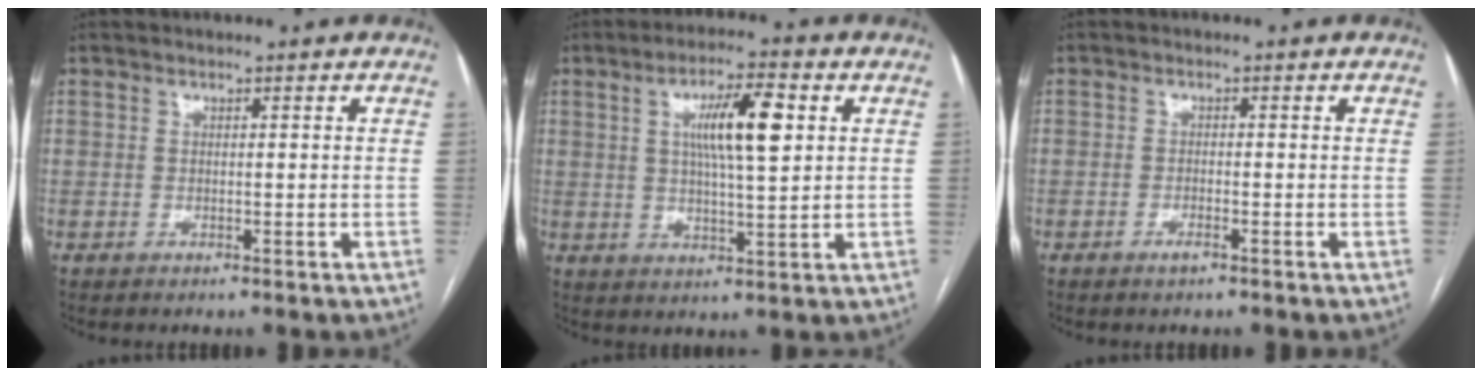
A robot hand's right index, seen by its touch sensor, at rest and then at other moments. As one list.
[{"total": 9.2, "force": [2.5, 1.5, 8.7], "torque": [-0.154, 0.009, 0.043]}, {"total": 1.4, "force": [-0.9, 0.2, 1.1], "torque": [-0.019, 0.000, -0.017]}]